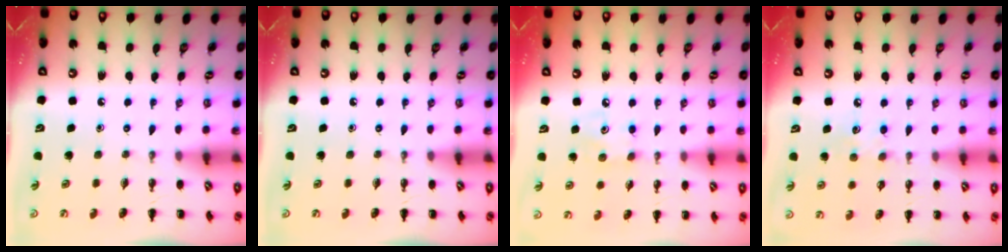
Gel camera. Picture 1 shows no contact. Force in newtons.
{"total": 0.0}
{"total": 5.4, "press": 5.3, "slide": 1.1}
{"total": 6.5, "press": 6.3, "slide": 1.6}